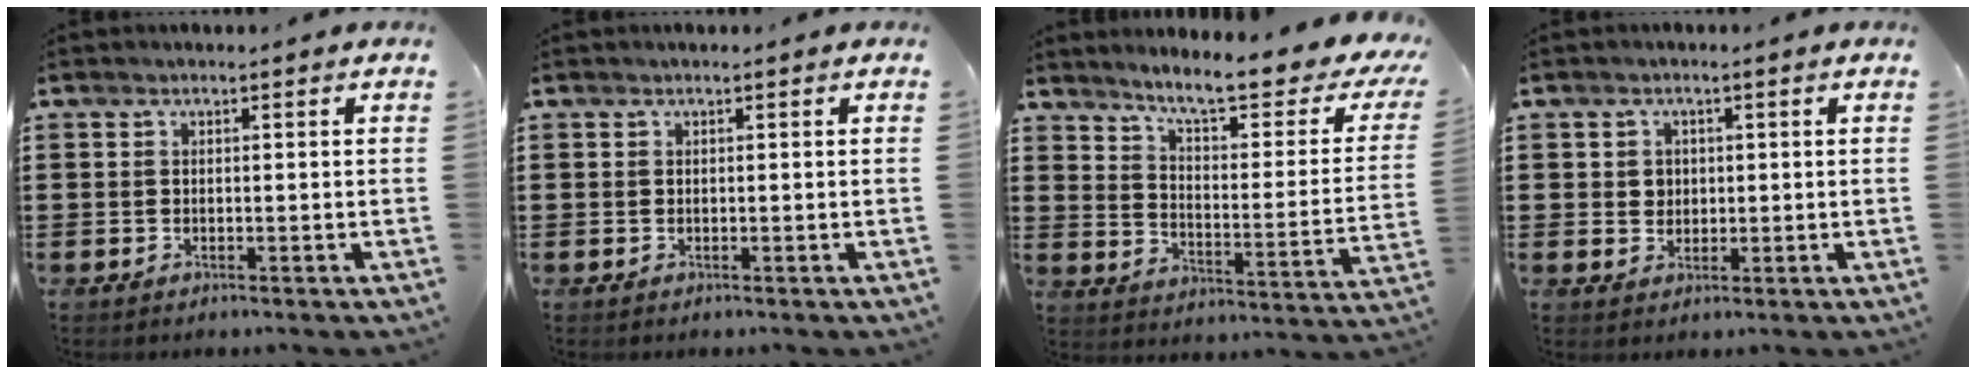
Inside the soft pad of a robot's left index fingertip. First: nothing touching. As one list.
[{"total": 0.0}, {"total": 8.2, "force": [6.6, 0.2, 4.8], "torque": [-0.112, -0.048, 0.106]}, {"total": 2.1, "force": [0.5, 2.0, 0.5], "torque": [-0.018, 0.011, 0.007]}]